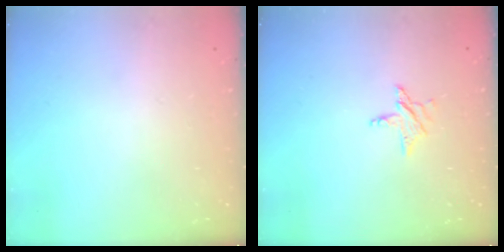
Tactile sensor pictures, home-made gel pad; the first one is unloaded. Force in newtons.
{"total": 4.4, "press": 4.4, "slide": 0.4}